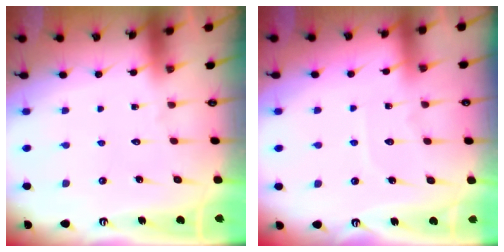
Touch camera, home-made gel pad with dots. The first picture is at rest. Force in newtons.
{"total": 4.2, "press": 4.1, "slide": 0.4}